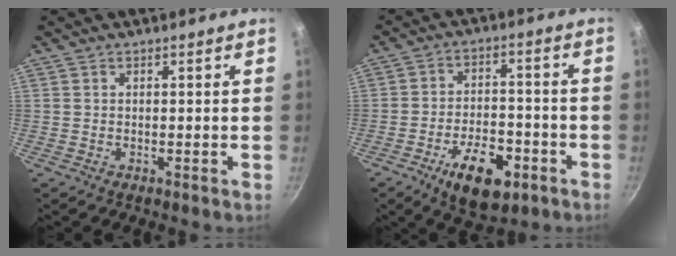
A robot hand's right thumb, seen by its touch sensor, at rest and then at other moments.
{"total": 12.5, "force": [-6.0, 6.3, 8.9], "torque": [-0.119, 0.029, -0.089]}